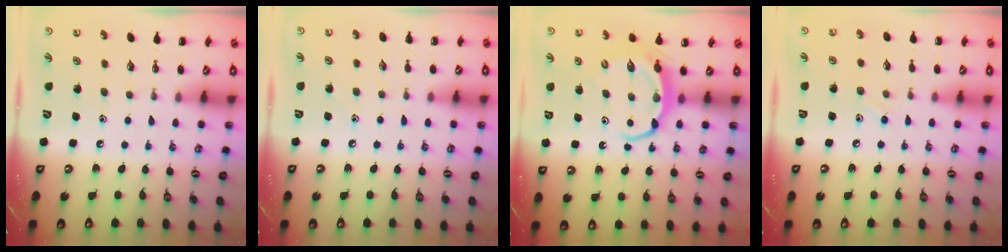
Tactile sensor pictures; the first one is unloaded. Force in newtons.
{"total": 4.2, "press": 3.9, "slide": 1.4}
{"total": 5.9, "press": 5.8, "slide": 0.7}
{"total": 5.6, "press": 5.2, "slide": 2.0}